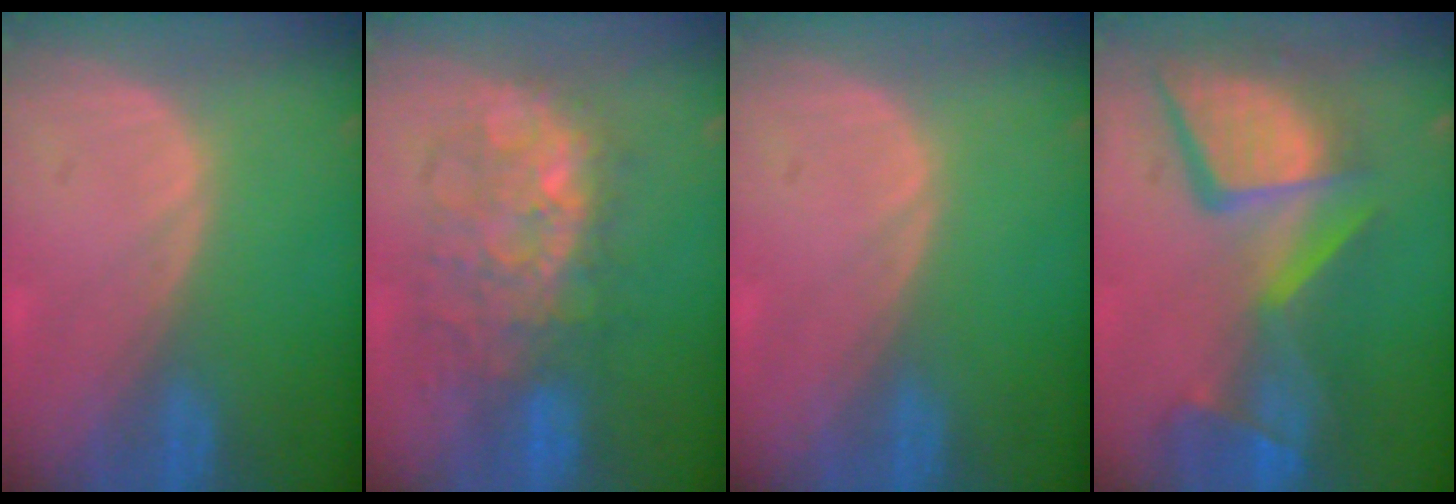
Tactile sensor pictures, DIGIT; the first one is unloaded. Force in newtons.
{"total": 9.0, "press": 9.0, "slide": 0.9}
{"total": 0.0}
{"total": 13.9, "press": 11.3, "slide": 8.2}